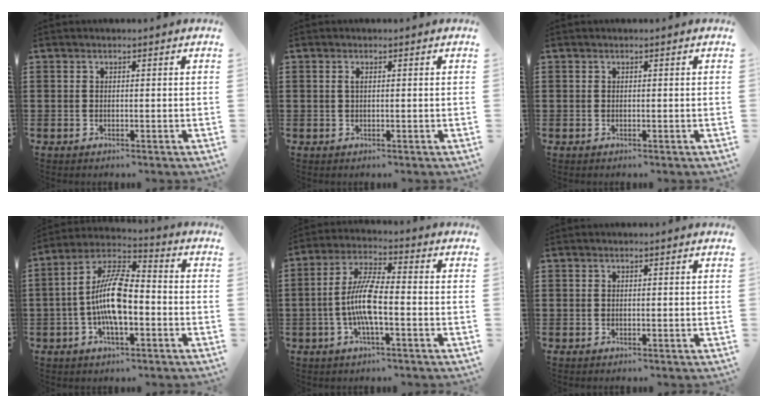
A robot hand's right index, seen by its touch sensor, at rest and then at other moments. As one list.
[{"total": 0.8, "force": [0.1, 0.2, 0.7], "torque": [-0.016, 0.000, 0.002]}, {"total": 0.0}, {"total": 10.9, "force": [-2.1, 4.3, 9.8], "torque": [-0.224, -0.005, -0.046]}, {"total": 8.2, "force": [-1.6, 2.1, 7.7], "torque": [-0.176, -0.008, -0.040]}, {"total": 0.0}]